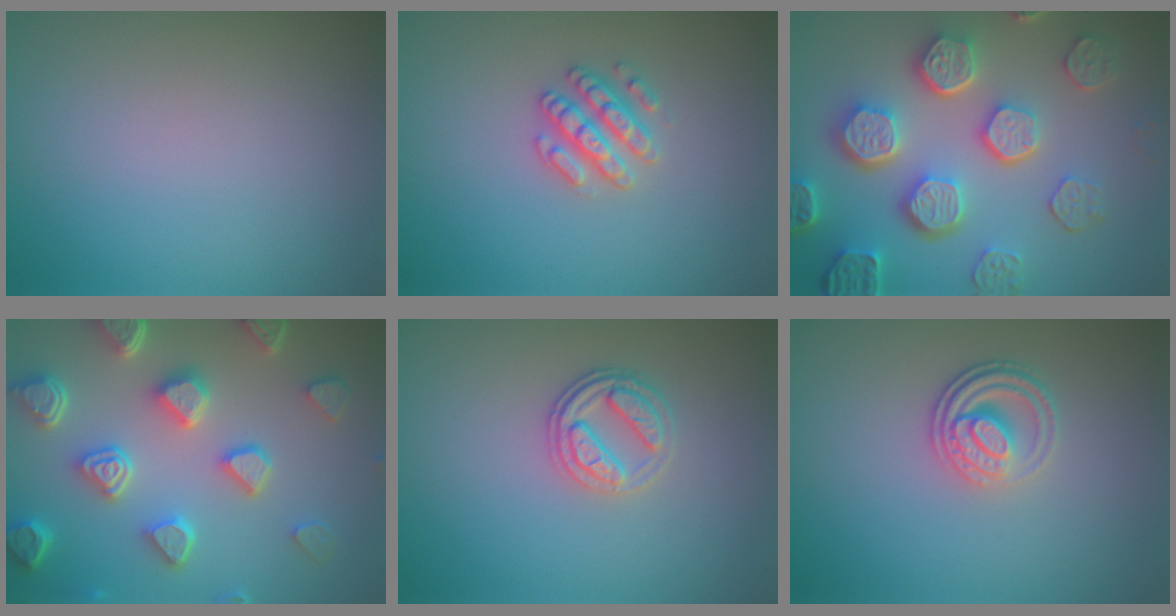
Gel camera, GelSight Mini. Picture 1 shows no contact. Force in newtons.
{"total": 2.6, "press": 2.6, "slide": 0.3}
{"total": 7.7, "press": 6.0, "slide": 4.9}
{"total": 7.1, "press": 5.7, "slide": 4.1}
{"total": 2.7, "press": 2.4, "slide": 1.1}
{"total": 3.0, "press": 2.4, "slide": 1.8}